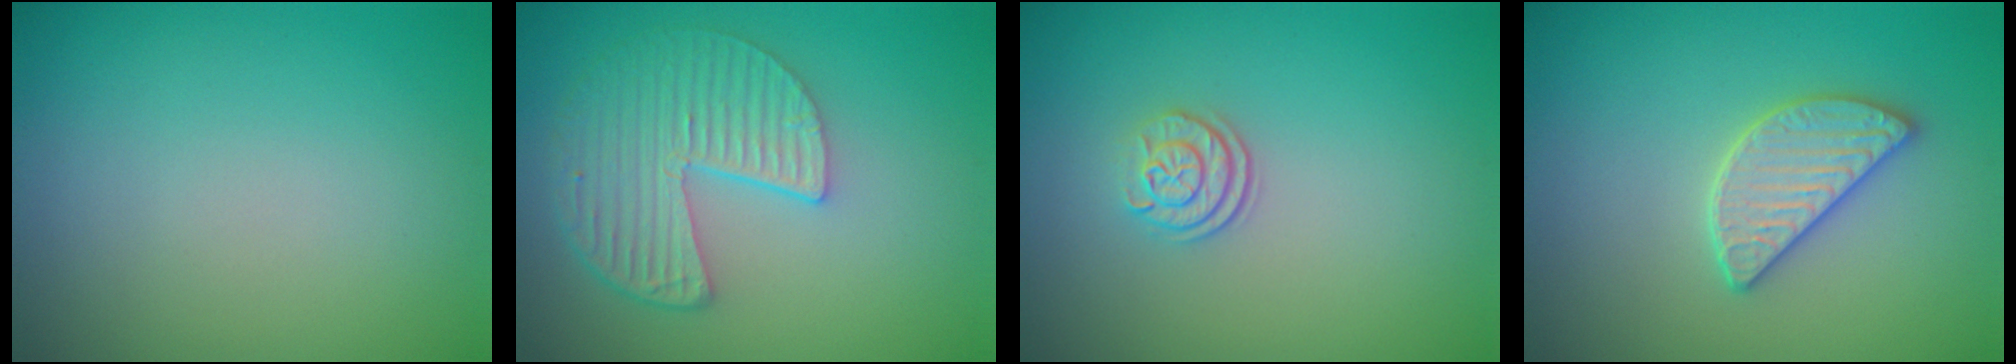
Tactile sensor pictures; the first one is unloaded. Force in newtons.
{"total": 5.5, "press": 4.1, "slide": 3.6}
{"total": 2.1, "press": 1.7, "slide": 1.3}
{"total": 2.8, "press": 2.8, "slide": 0.5}